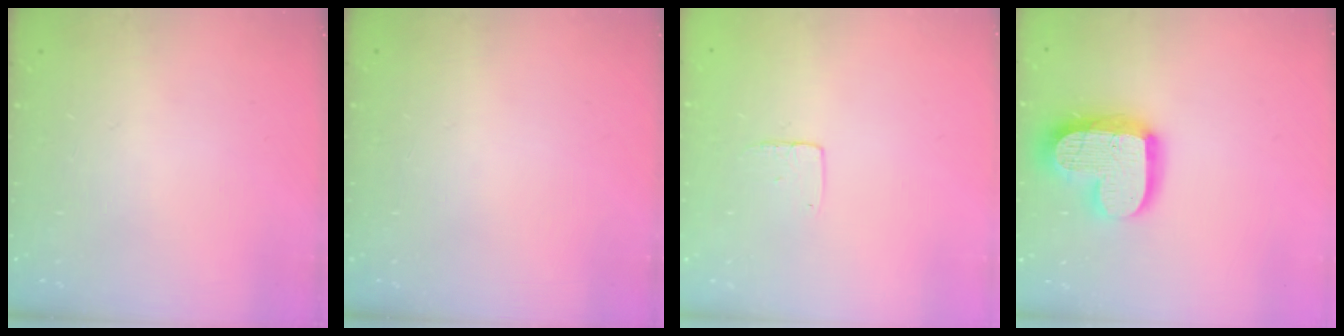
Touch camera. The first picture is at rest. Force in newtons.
{"total": 0.0}
{"total": 3.6, "press": 3.6, "slide": 0.3}
{"total": 17.0, "press": 16.9, "slide": 1.4}